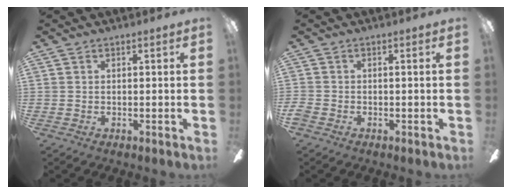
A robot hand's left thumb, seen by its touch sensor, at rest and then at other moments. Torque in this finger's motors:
{"motor_torque": [-1.02, 1.58, 0.50, -0.21, 0.14]}